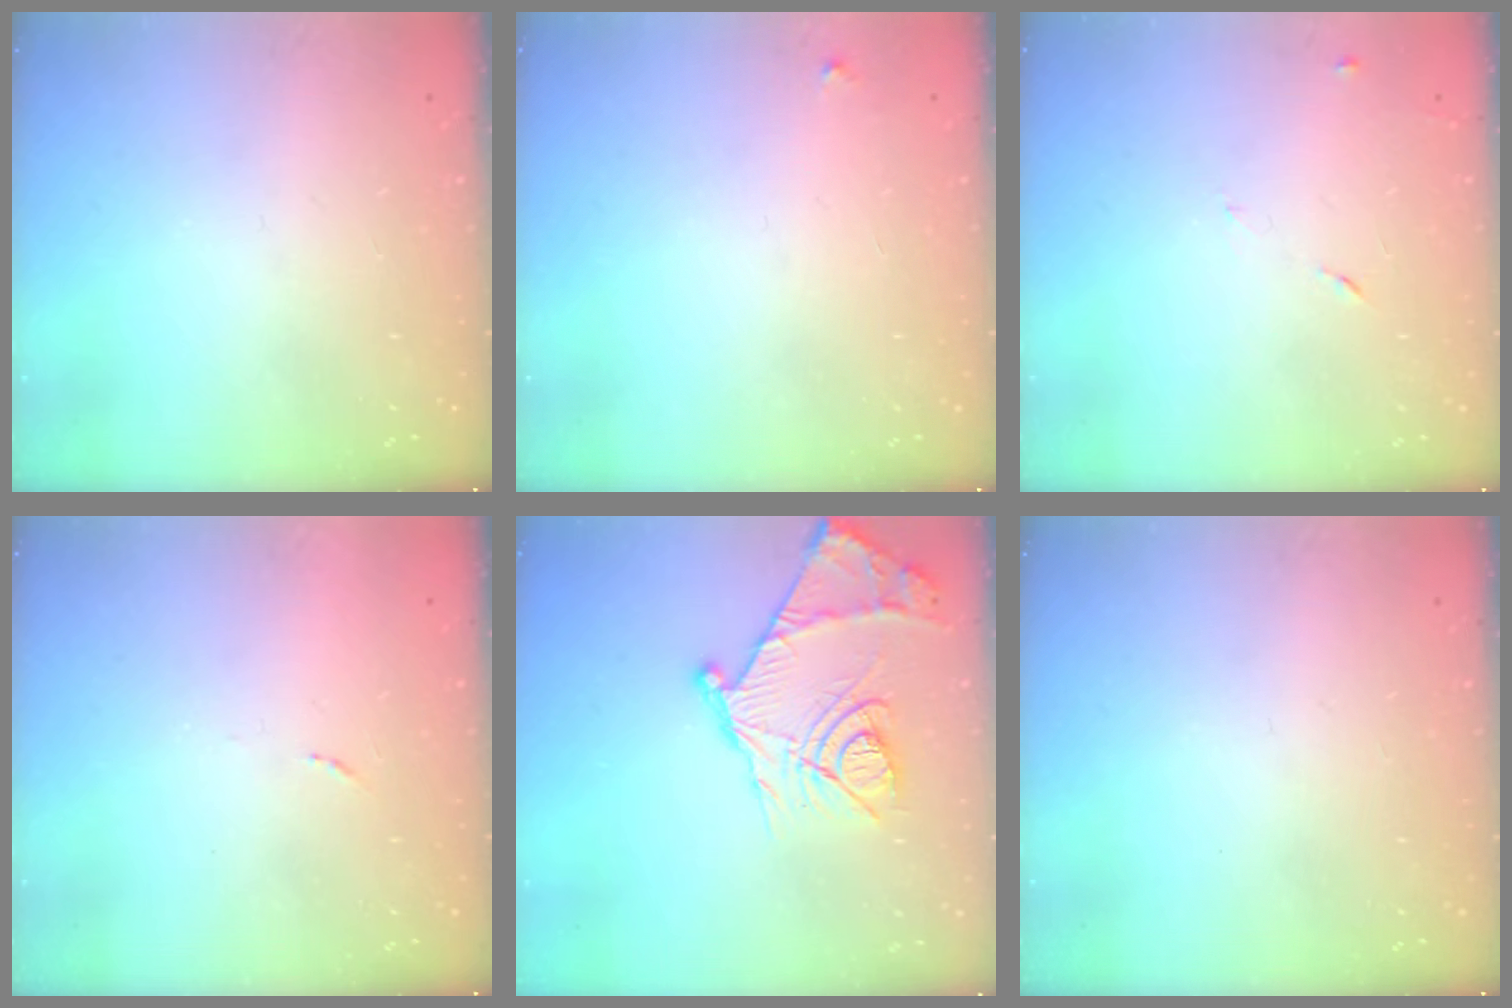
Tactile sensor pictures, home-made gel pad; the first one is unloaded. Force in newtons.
{"total": 2.3, "press": 2.3, "slide": 0.2}
{"total": 6.7, "press": 6.7, "slide": 0.8}
{"total": 4.6, "press": 4.6, "slide": 0.6}
{"total": 18.9, "press": 18.8, "slide": 1.6}
{"total": 0.0}